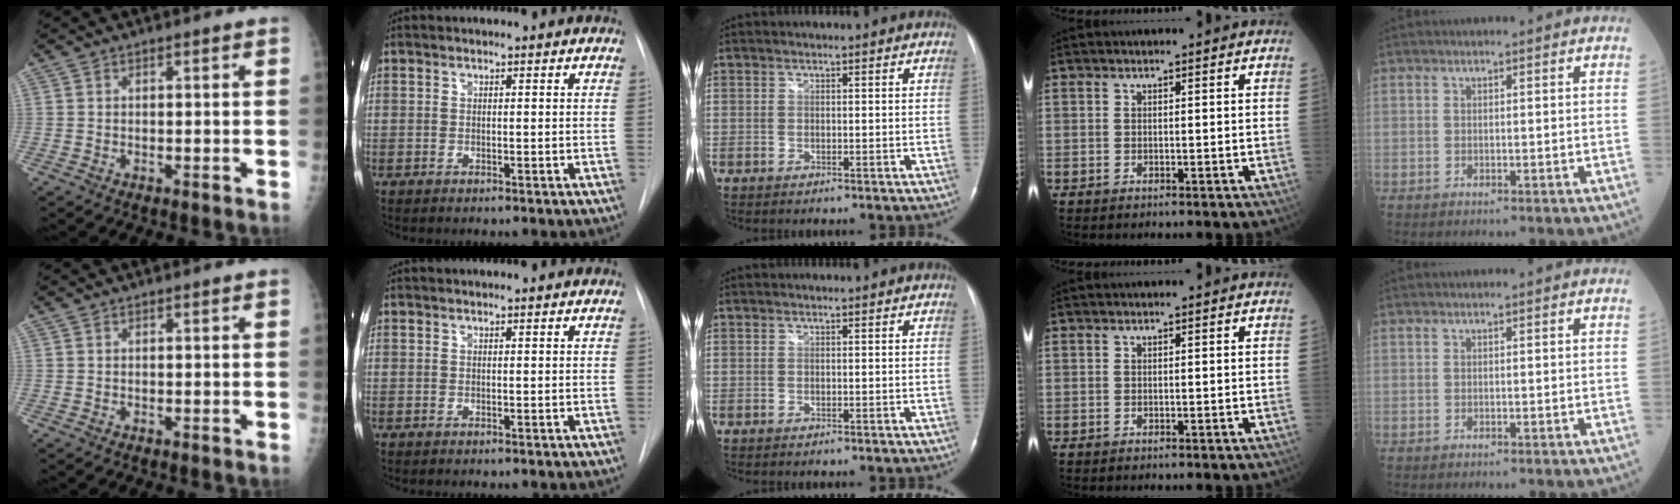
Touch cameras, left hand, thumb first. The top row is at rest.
{}